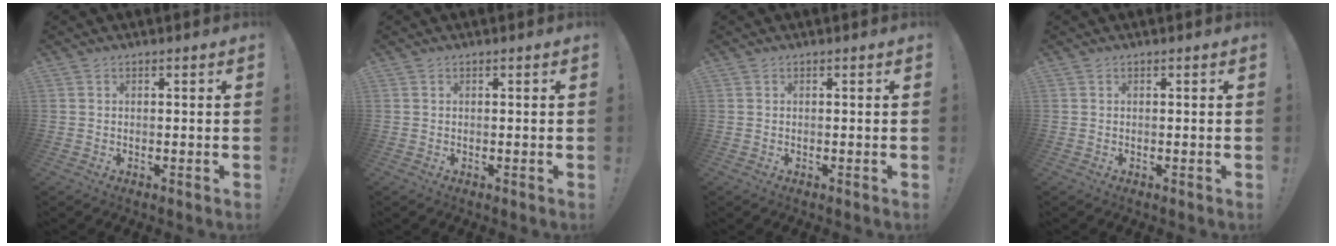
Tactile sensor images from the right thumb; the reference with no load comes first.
{"total": 0.0}
{"total": 0.0}
{"total": 0.0}